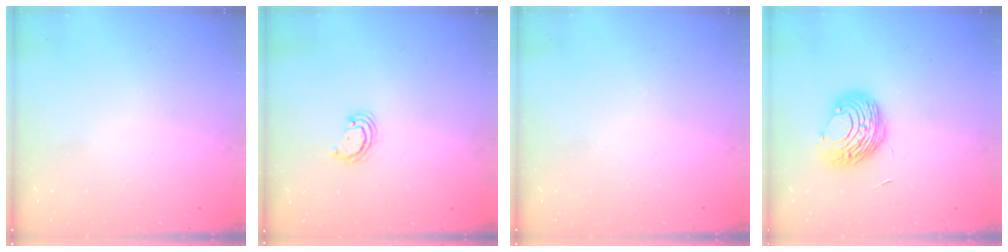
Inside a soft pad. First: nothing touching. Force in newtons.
{"total": 2.9, "press": 2.8, "slide": 0.3}
{"total": 0.0}
{"total": 10.0, "press": 10.0, "slide": 0.5}